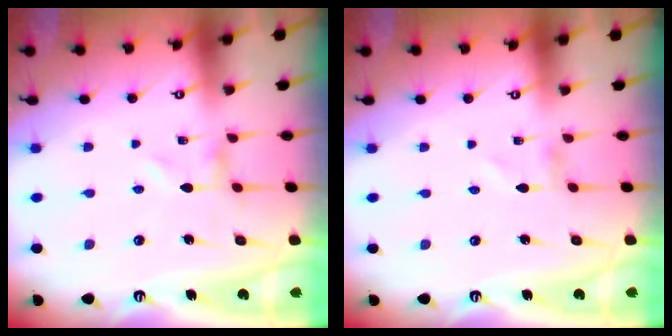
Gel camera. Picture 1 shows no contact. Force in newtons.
{"total": 1.1, "press": 1.1, "slide": 0.1}